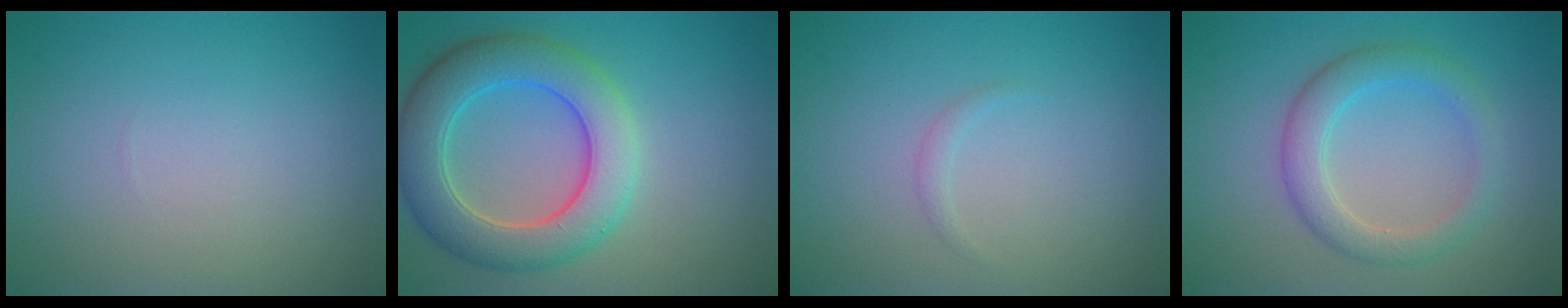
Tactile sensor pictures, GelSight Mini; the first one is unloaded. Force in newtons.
{"total": 7.5, "press": 7.4, "slide": 0.6}
{"total": 0.7, "press": 0.7, "slide": 0.0}
{"total": 3.5, "press": 3.5, "slide": 0.2}